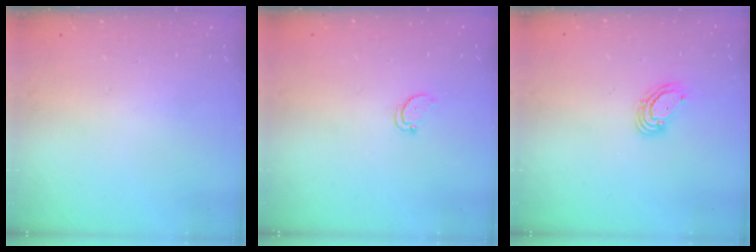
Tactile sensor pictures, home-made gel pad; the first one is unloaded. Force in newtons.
{"total": 2.2, "press": 2.2, "slide": 0.2}
{"total": 5.0, "press": 4.9, "slide": 0.5}